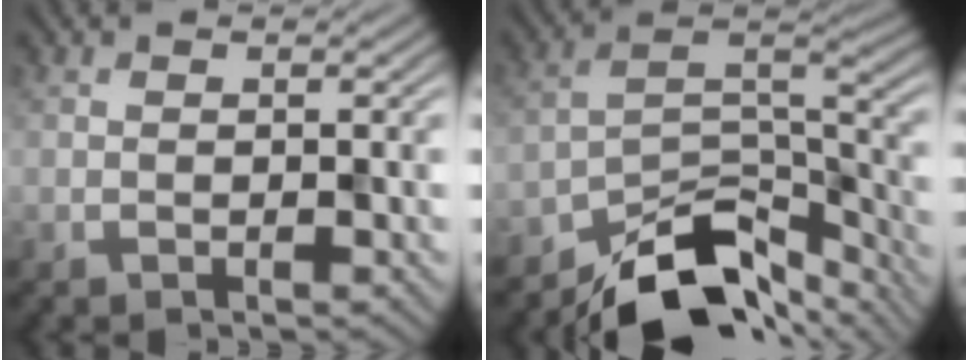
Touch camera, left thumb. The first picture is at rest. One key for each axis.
{"total": 11.4, "fx": -9.3, "fy": 4.3, "fz": 4.8, "tx": -0.068, "ty": -0.001, "tz": -0.164}